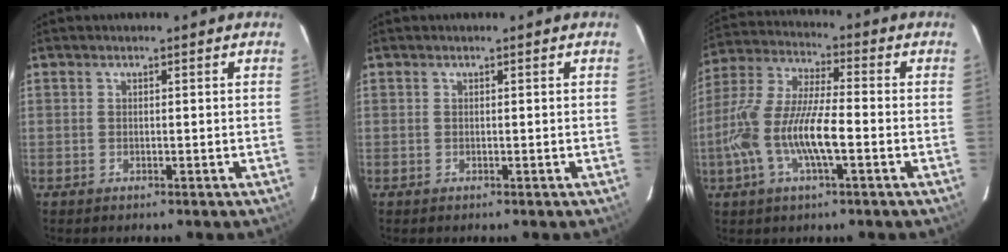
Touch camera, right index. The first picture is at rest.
{"total": 0.0}
{"total": 14.6, "force": [-4.0, 3.8, 13.5], "torque": [-0.282, -0.003, -0.080]}